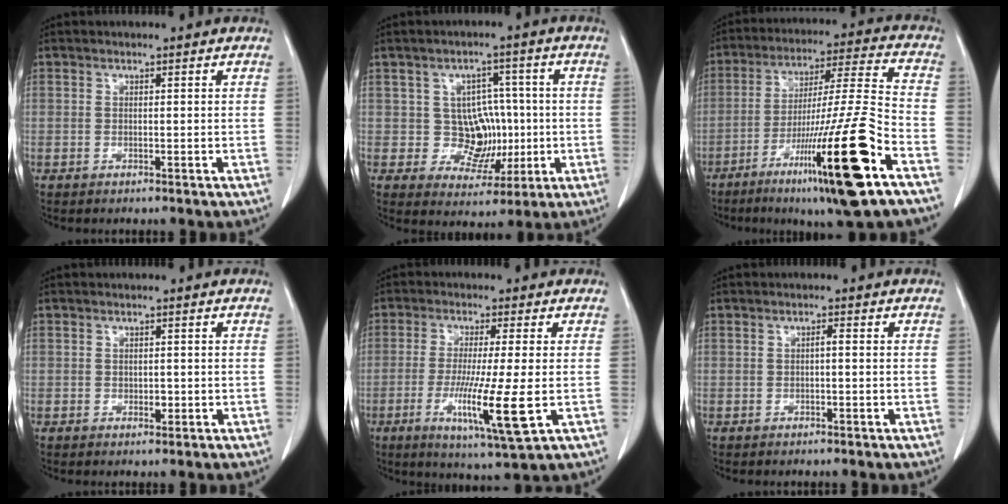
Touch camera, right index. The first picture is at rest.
{"total": 4.9, "force": [-0.1, 4.0, 2.8], "torque": [-0.031, 0.010, 0.008]}
{"total": 20.9, "force": [-10.2, -0.4, 18.3], "torque": [-0.293, -0.032, -0.172]}
{"total": 1.0, "force": [-0.2, 0.8, 0.6], "torque": [-0.009, 0.000, -0.003]}
{"total": 10.8, "force": [-2.7, -0.3, 10.4], "torque": [-0.192, -0.035, -0.049]}
{"total": 0.8, "force": [-0.1, 0.1, 0.8], "torque": [-0.012, 0.002, -0.002]}